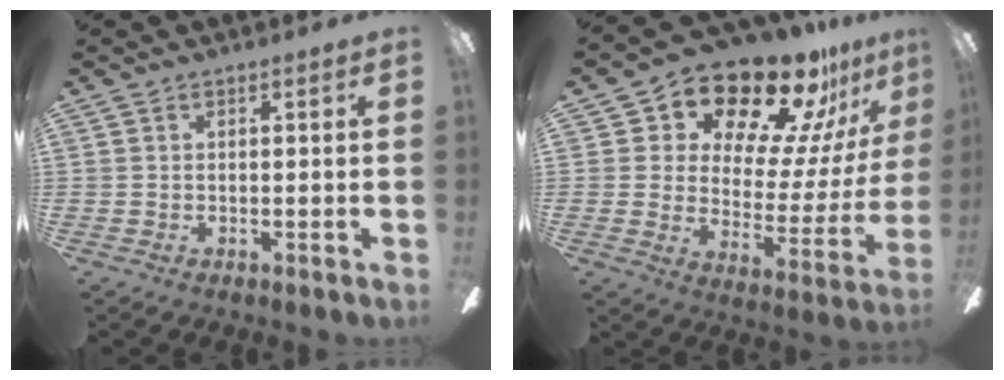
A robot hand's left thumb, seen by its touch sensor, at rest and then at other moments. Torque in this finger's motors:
{"motor_torque": [1.27, 1.20, 1.21, -1.56, 0.15]}